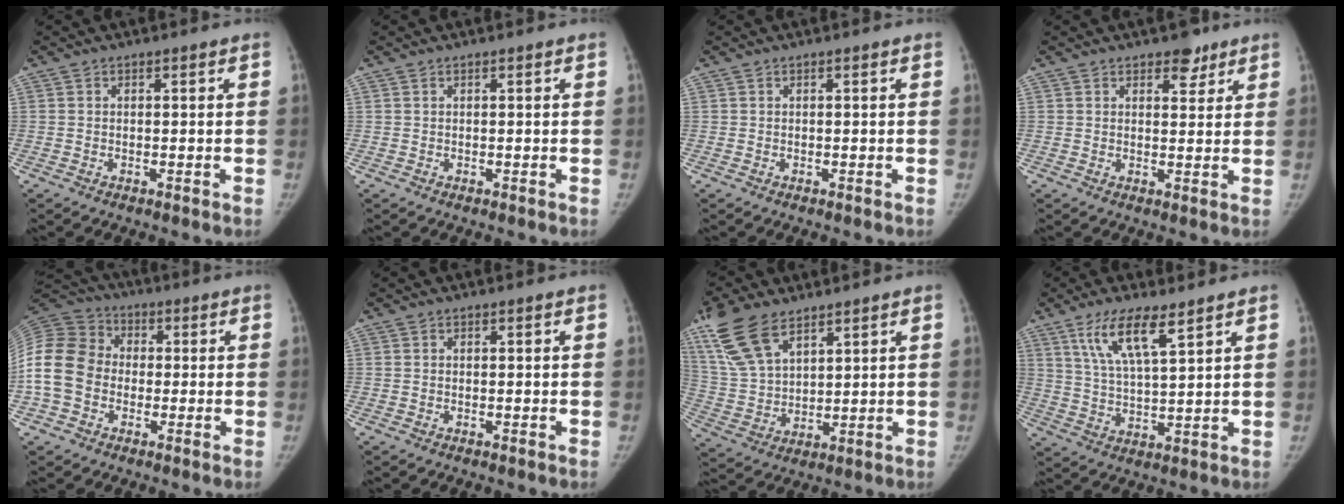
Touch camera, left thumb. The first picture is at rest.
{"total": 0.0}
{"total": 0.0}
{"total": 4.0, "force": [2.8, 2.3, 1.8], "torque": [0.001, -0.015, 0.038]}
{"total": 14.4, "force": [-1.7, 11.8, 8.0], "torque": [-0.162, 0.032, -0.043]}
{"total": 0.0}
{"total": 13.9, "force": [8.9, 6.7, 8.4], "torque": [-0.163, -0.023, 0.182]}
{"total": 9.6, "force": [5.8, 2.2, 7.3], "torque": [-0.137, -0.027, 0.118]}